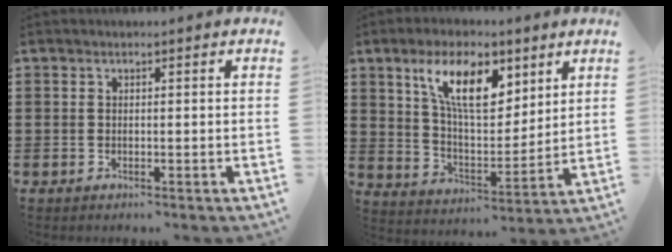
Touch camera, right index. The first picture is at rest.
{"total": 11.3, "force": [6.2, 5.0, 8.0], "torque": [-0.162, -0.001, 0.110]}